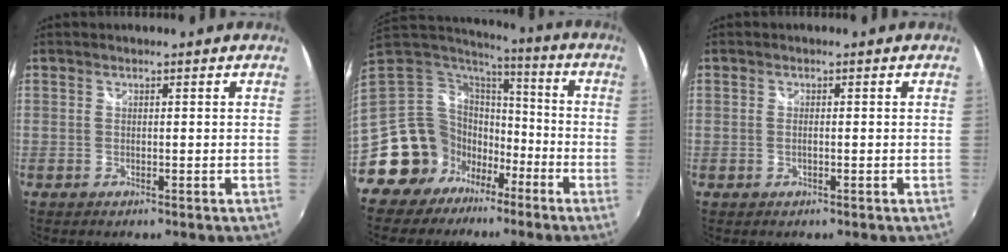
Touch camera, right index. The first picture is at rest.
{"total": 15.0, "force": [-8.8, 11.7, 3.5], "torque": [-0.098, 0.032, -0.157]}
{"total": 0.6, "force": [-0.1, 0.2, 0.6], "torque": [-0.013, 0.001, -0.005]}